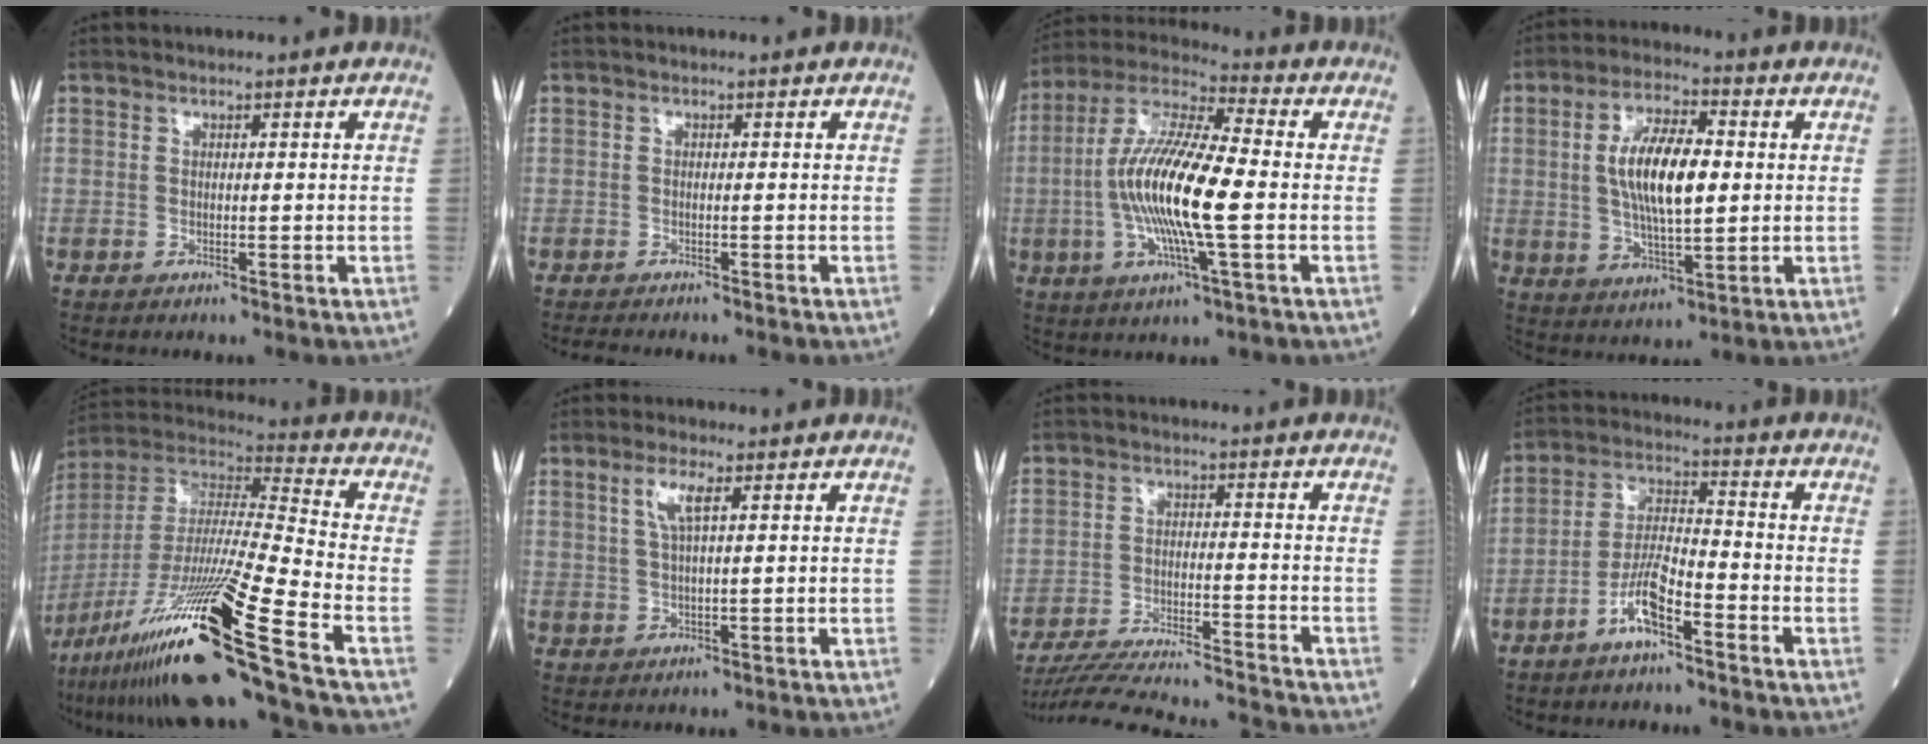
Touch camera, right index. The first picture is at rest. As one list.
[{"total": 1.8, "force": [-1.7, 0.4, 0.4], "torque": [-0.010, -0.006, -0.026]}, {"total": 15.8, "force": [-1.9, 1.9, 15.6], "torque": [-0.312, -0.001, -0.040]}, {"total": 11.5, "force": [1.1, 3.7, 10.9], "torque": [-0.209, 0.008, 0.020]}, {"total": 26.0, "force": [-15.5, -1.5, 20.8], "torque": [-0.403, -0.043, -0.292]}, {"total": 3.7, "force": [1.5, 0.4, 3.4], "torque": [-0.074, 0.005, 0.031]}, {"total": 17.9, "force": [-17.0, 0.3, 5.6], "torque": [-0.108, -0.024, -0.257]}, {"total": 7.2, "force": [-4.2, 1.5, 5.7], "torque": [-0.115, 0.007, -0.082]}]